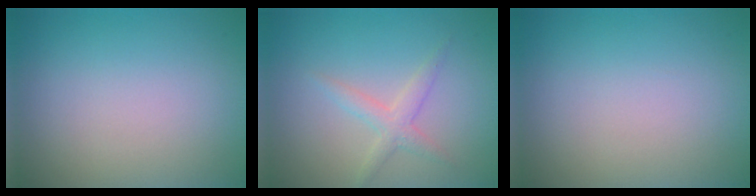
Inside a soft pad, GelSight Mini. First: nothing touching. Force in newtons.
{"total": 1.9, "press": 1.9, "slide": 0.0}
{"total": 0.0}